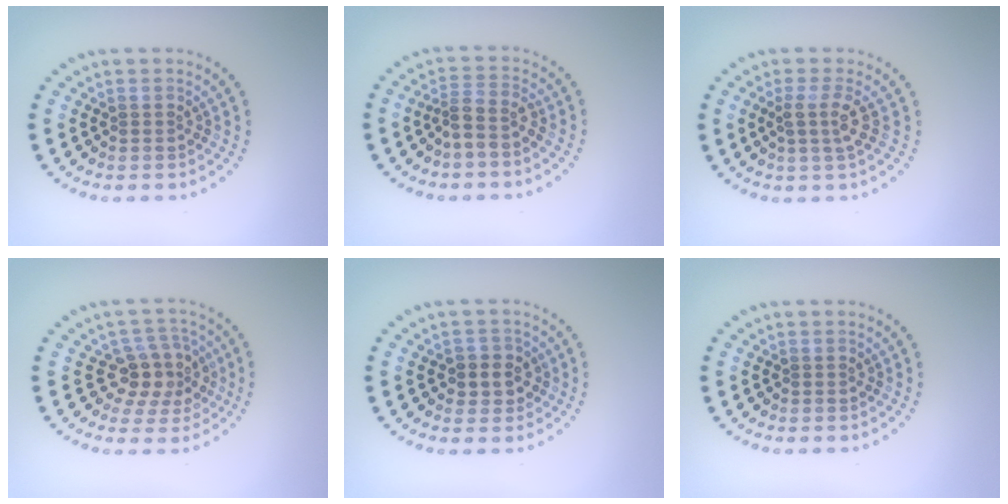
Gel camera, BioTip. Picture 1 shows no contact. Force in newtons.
{"total": 2.2, "press": 1.6, "slide": 1.5}
{"total": 2.2, "press": 1.6, "slide": 1.5}
{"total": 3.7, "press": 3.3, "slide": 1.7}
{"total": 2.3, "press": 2.2, "slide": 0.9}
{"total": 0.0}